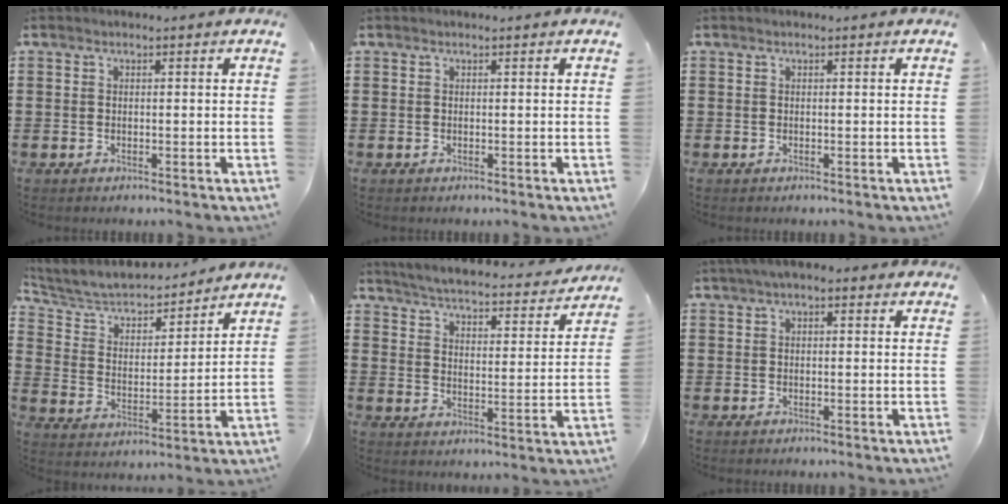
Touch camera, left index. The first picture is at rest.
{"total": 0.0}
{"total": 0.0}
{"total": 5.0, "force": [4.6, 1.6, 1.3], "torque": [-0.052, -0.033, 0.072]}
{"total": 4.5, "force": [4.4, -0.3, 1.0], "torque": [-0.042, -0.036, 0.070]}
{"total": 2.0, "force": [0.9, 1.0, 1.5], "torque": [-0.031, 0.009, 0.014]}